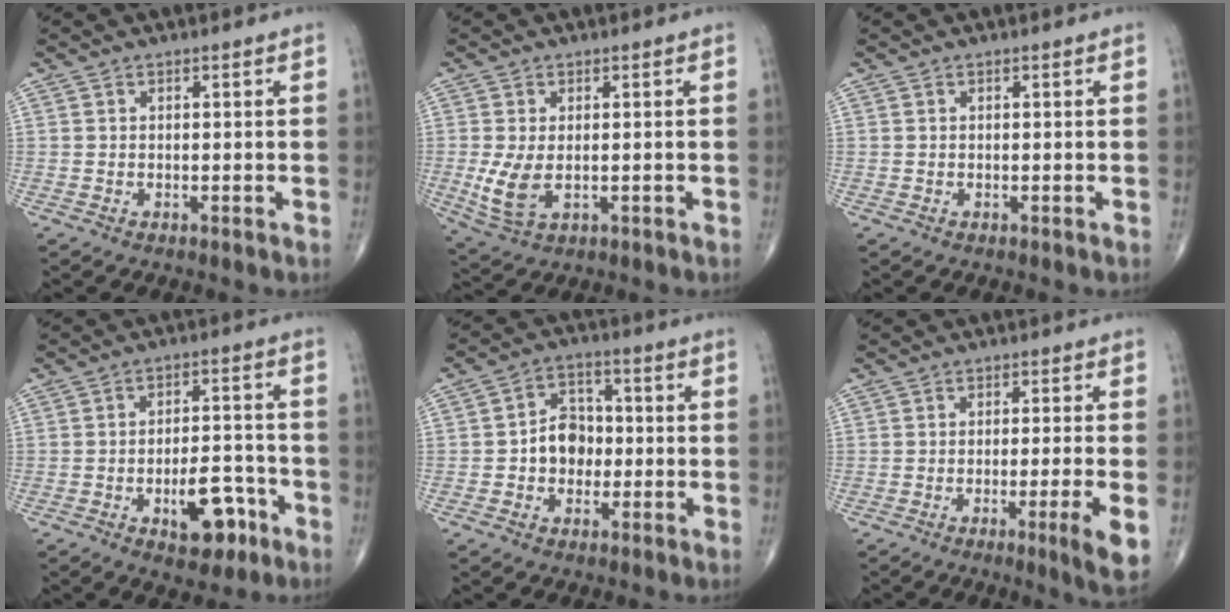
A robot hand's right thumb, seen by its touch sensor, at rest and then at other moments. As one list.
[{"total": 6.0, "force": [-0.7, 3.4, 4.9], "torque": [-0.108, -0.012, -0.007]}, {"total": 0.0}, {"total": 9.7, "force": [-4.4, 4.8, 7.1], "torque": [-0.083, 0.034, -0.061]}, {"total": 7.5, "force": [-0.9, 6.0, 4.4], "torque": [-0.037, 0.023, -0.024]}, {"total": 6.7, "force": [-2.1, -0.1, 6.3], "torque": [-0.096, -0.010, -0.034]}]